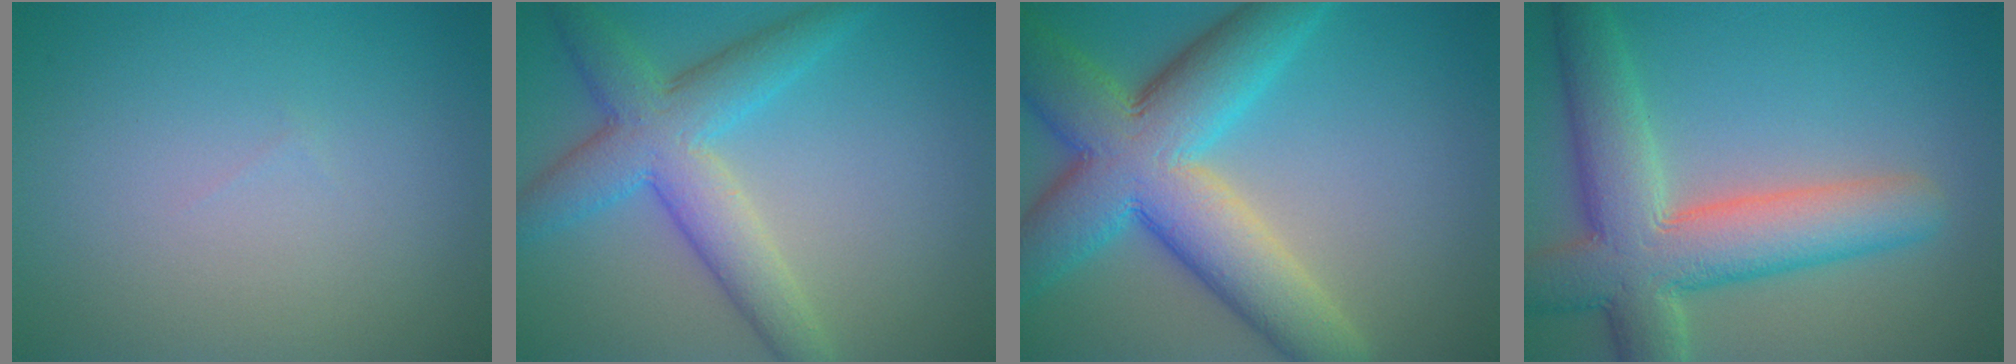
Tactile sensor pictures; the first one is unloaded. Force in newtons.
{"total": 5.3, "press": 5.3, "slide": 0.2}
{"total": 11.7, "press": 11.6, "slide": 0.7}
{"total": 9.1, "press": 9.1, "slide": 0.8}